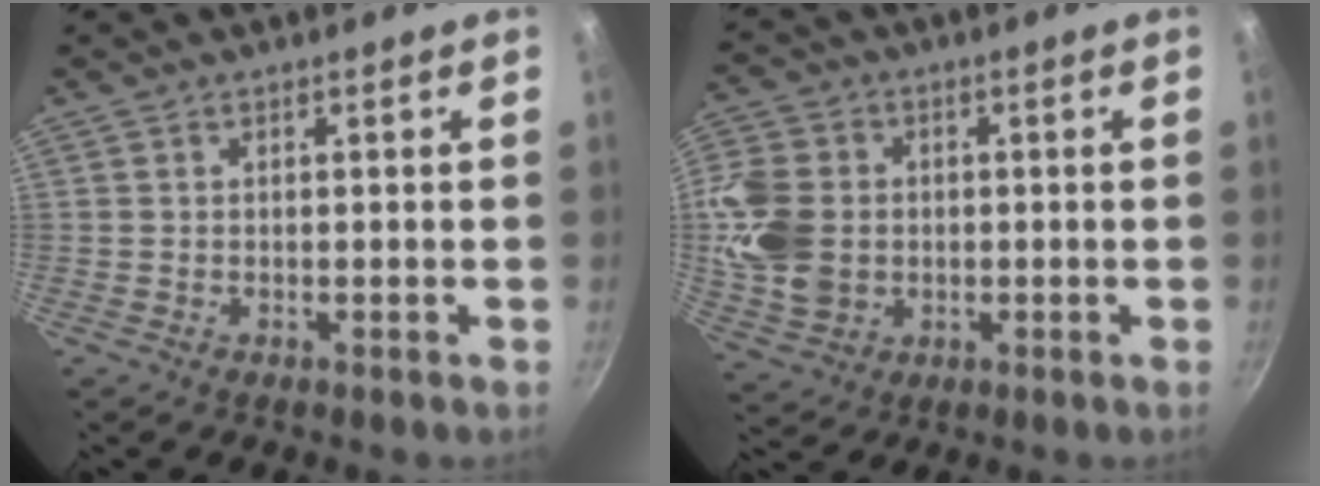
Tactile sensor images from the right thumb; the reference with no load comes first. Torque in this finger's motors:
{"motor_torque": [0.89, 2.65, 1.34, 0.10, 0.20]}